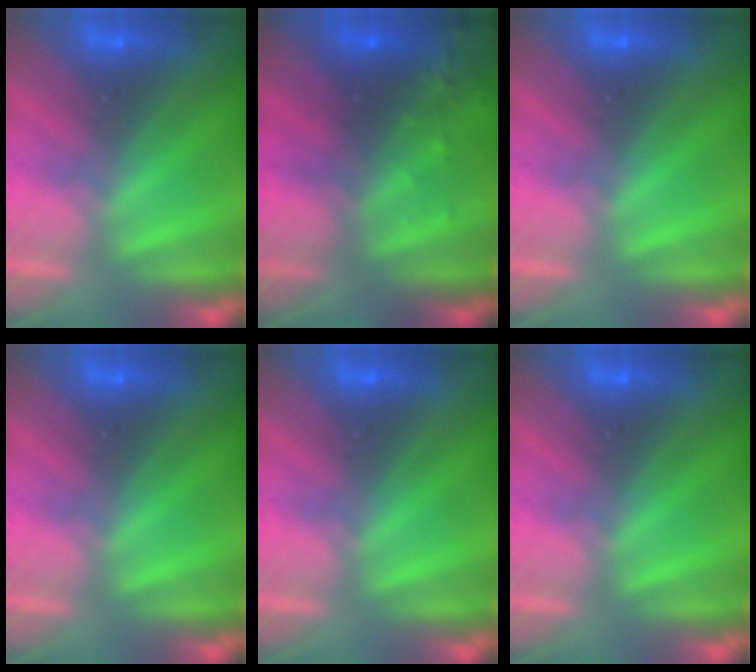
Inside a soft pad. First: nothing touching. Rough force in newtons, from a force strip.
{"total": 7.7}
{"total": 0.0}
{"total": 0.0}
{"total": 0.0}
{"total": 0.0}